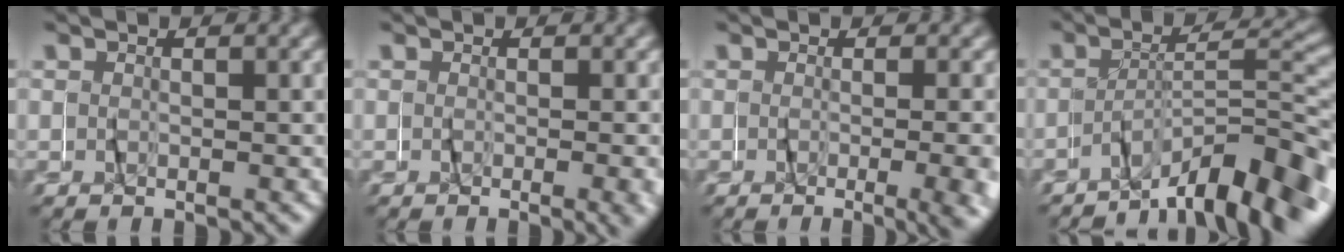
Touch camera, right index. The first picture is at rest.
{"total": 1.3, "force": [-0.6, -0.5, 1.1], "torque": [-0.017, -0.006, -0.006]}
{"total": 3.9, "force": [-1.6, -0.2, 3.6], "torque": [-0.044, -0.013, -0.018]}
{"total": 8.9, "force": [-7.2, 1.0, 5.2], "torque": [-0.071, -0.007, -0.107]}